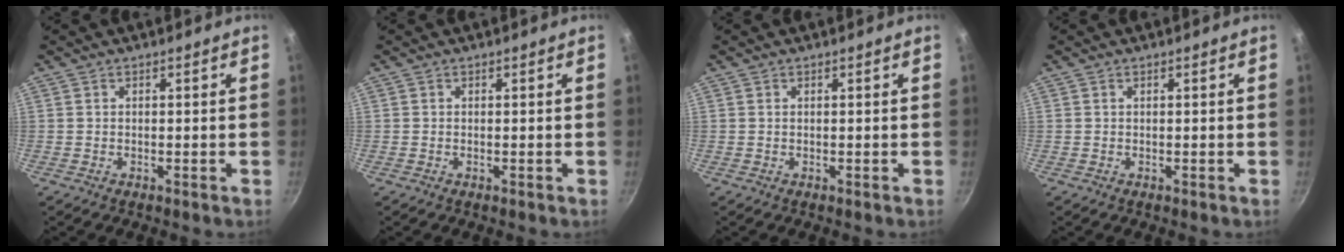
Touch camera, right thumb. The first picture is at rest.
{"total": 0.0}
{"total": 0.0}
{"total": 0.0}